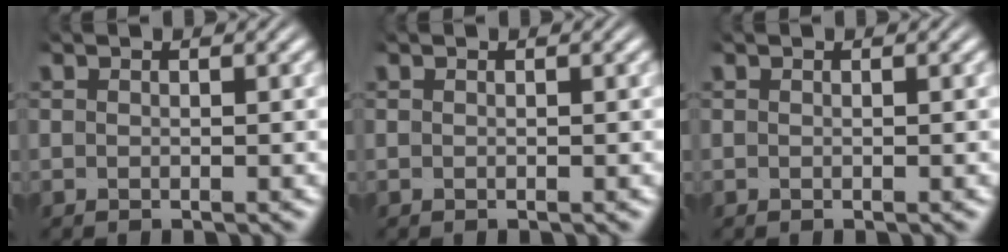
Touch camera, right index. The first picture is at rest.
{"total": 0.0}
{"total": 0.0}